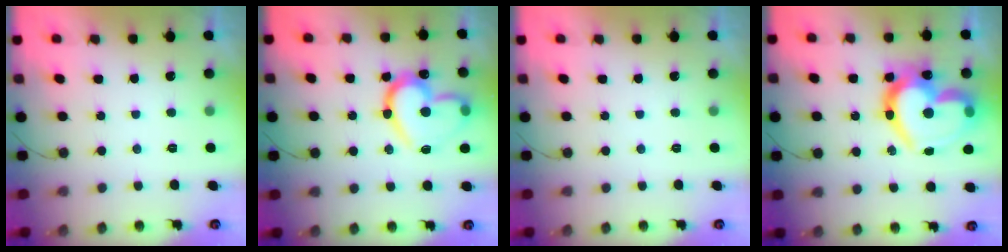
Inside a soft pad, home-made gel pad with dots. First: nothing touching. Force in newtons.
{"total": 20.2, "press": 20.1, "slide": 2.4}
{"total": 0.0}
{"total": 27.4, "press": 27.4, "slide": 2.2}